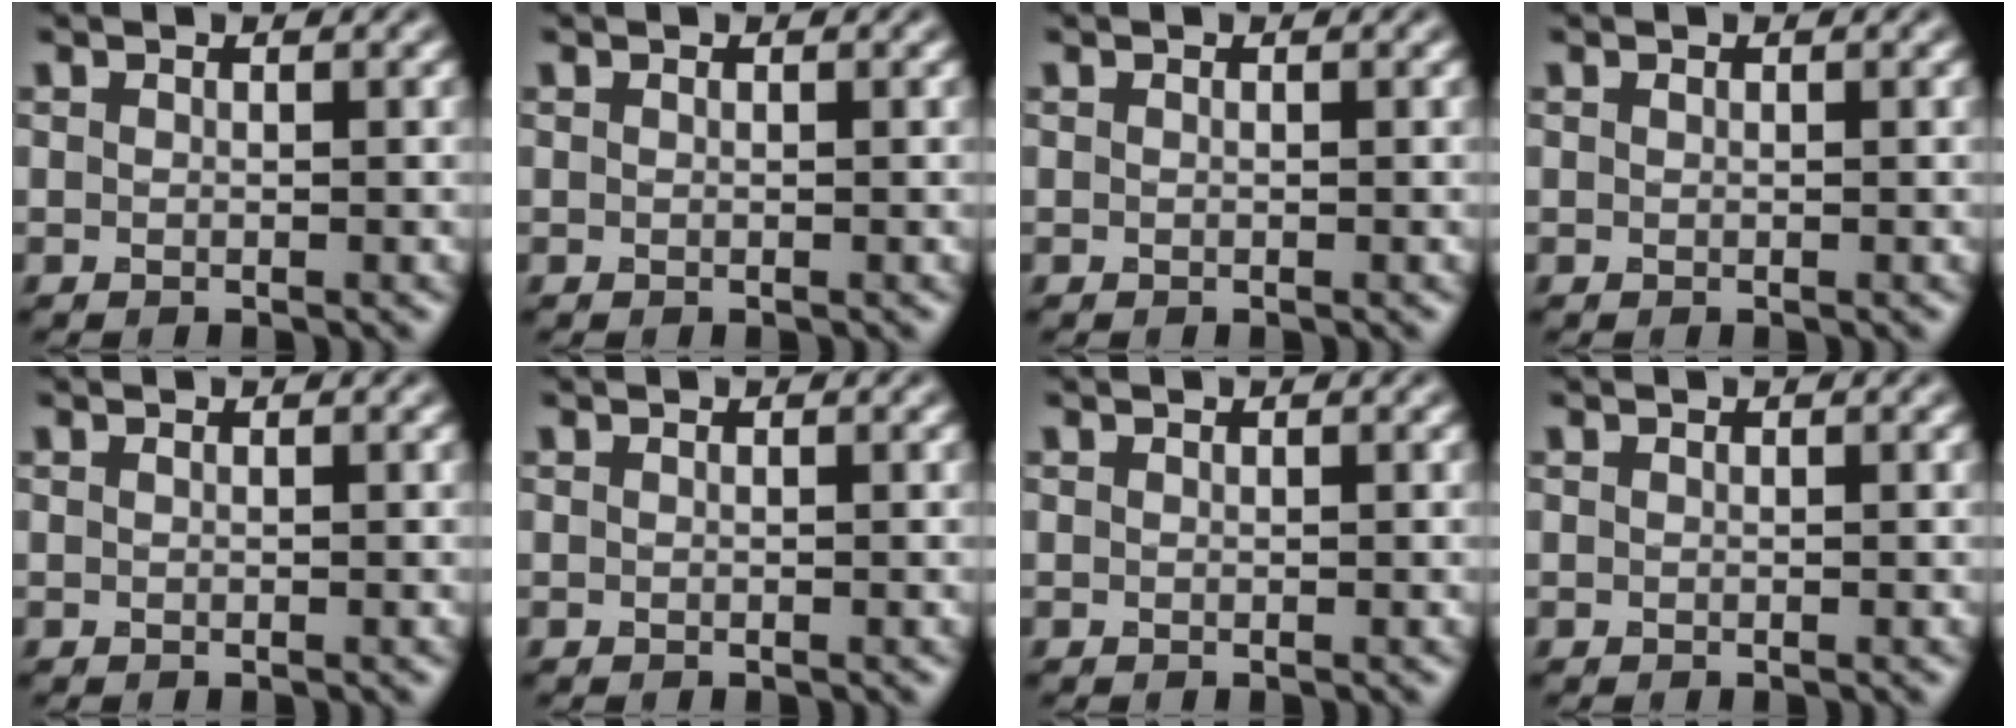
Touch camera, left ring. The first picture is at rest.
{"total": 0.0}
{"total": 0.0}
{"total": 0.0}
{"total": 0.0}
{"total": 0.0}
{"total": 0.0}
{"total": 0.0}